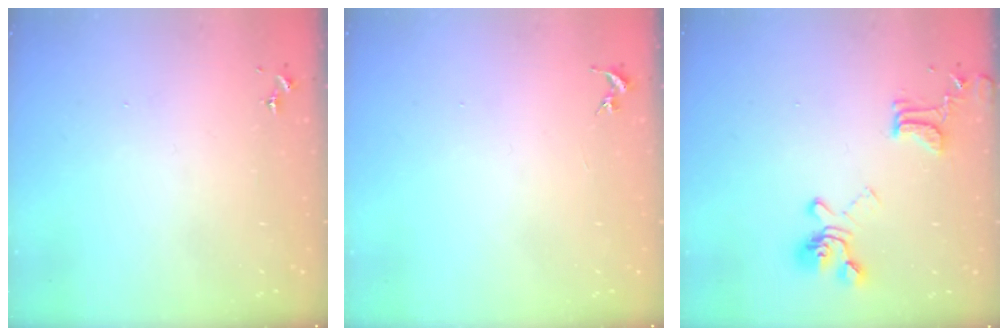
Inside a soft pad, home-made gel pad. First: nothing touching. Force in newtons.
{"total": 0.0}
{"total": 16.2, "press": 16.2, "slide": 1.7}